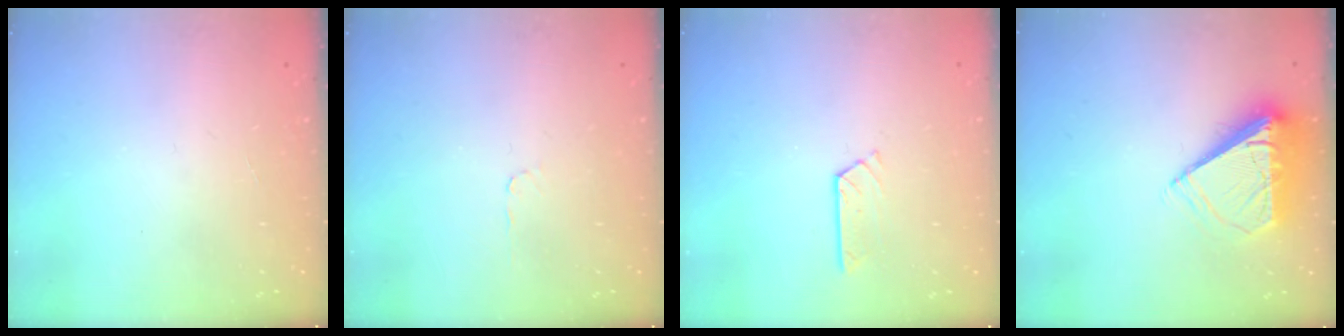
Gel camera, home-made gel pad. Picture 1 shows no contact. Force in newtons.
{"total": 2.7, "press": 2.6, "slide": 0.3}
{"total": 4.8, "press": 4.7, "slide": 0.6}
{"total": 8.7, "press": 8.6, "slide": 1.3}